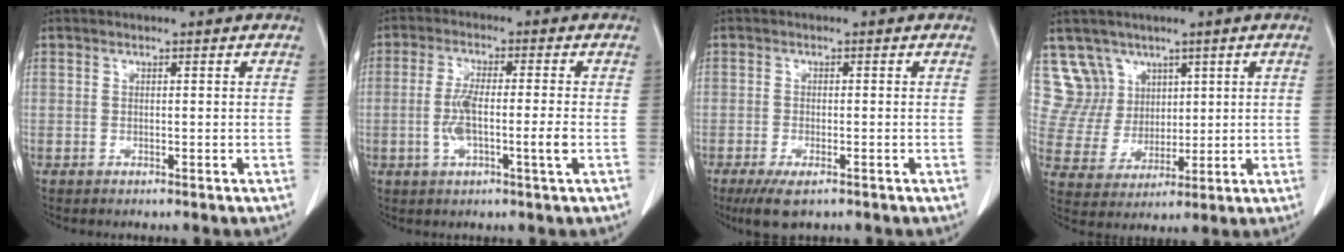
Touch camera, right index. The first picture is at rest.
{"total": 6.6, "force": [-1.3, 0.4, 6.5], "torque": [-0.127, -0.001, -0.024]}
{"total": 4.8, "force": [-3.1, 1.3, 3.4], "torque": [-0.062, -0.012, -0.049]}
{"total": 7.7, "force": [4.7, 6.2, -0.3], "torque": [0.002, 0.019, 0.103]}